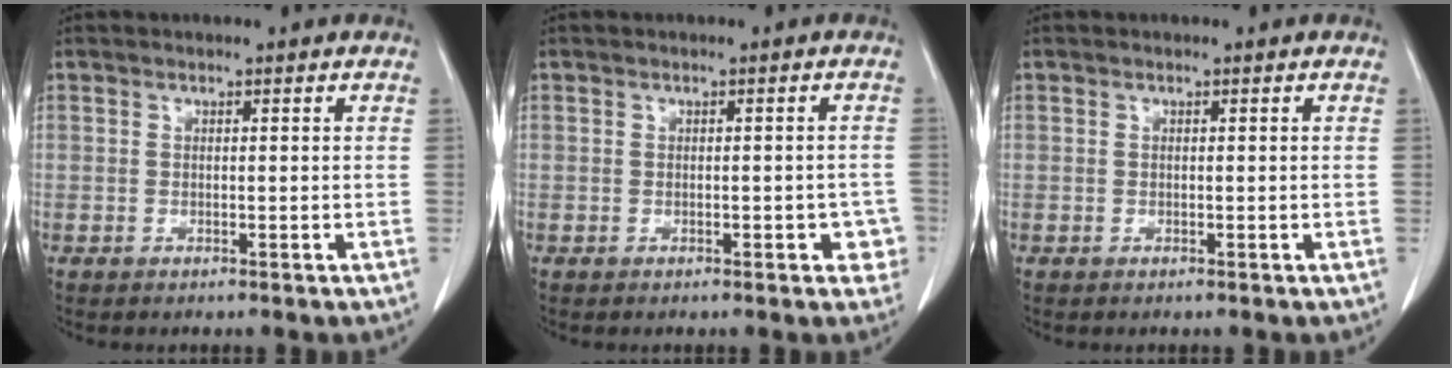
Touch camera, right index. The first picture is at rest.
{"total": 3.2, "force": [-1.2, 1.6, 2.6], "torque": [-0.014, 0.009, -0.010]}
{"total": 0.0}